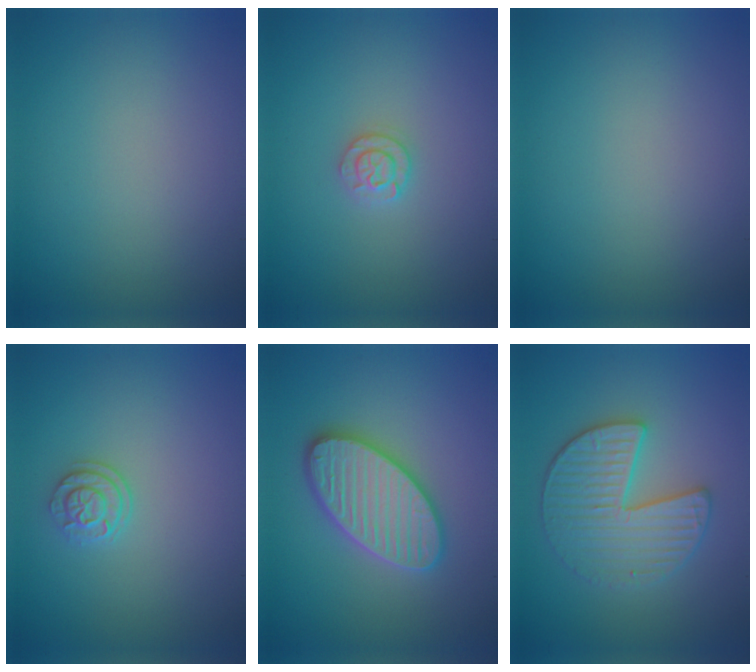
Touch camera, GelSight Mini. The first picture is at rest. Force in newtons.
{"total": 1.7, "press": 1.7, "slide": 0.3}
{"total": 0.0}
{"total": 1.9, "press": 1.6, "slide": 1.1}
{"total": 5.8, "press": 5.8, "slide": 0.7}
{"total": 4.3, "press": 4.3, "slide": 0.6}